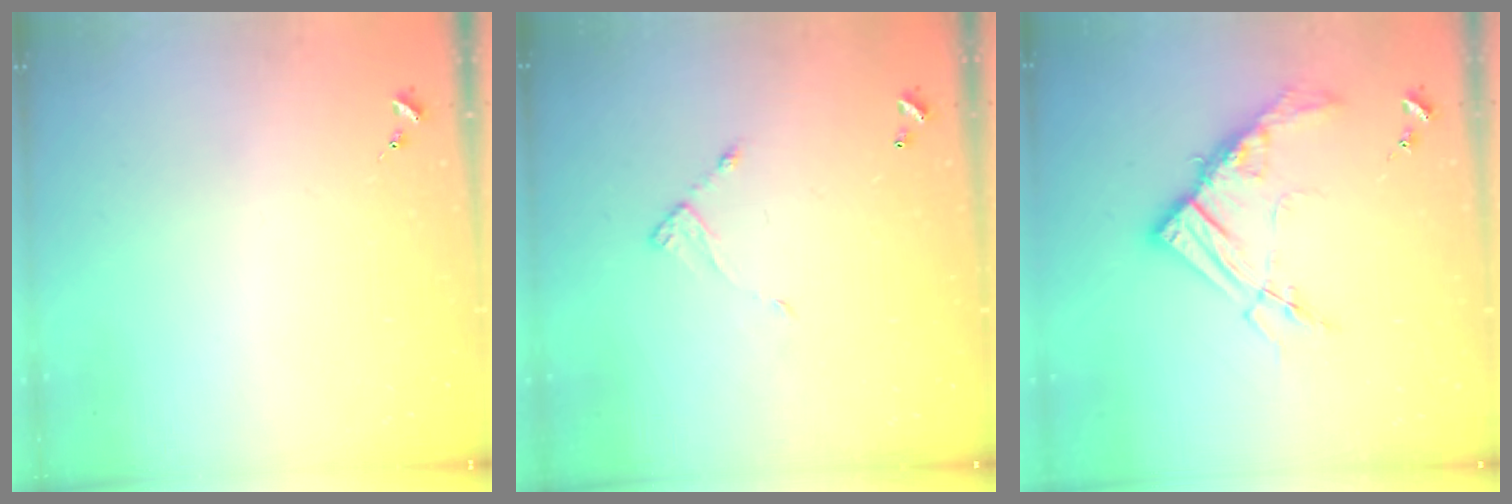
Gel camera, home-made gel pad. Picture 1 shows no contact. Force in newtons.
{"total": 4.9, "press": 4.9, "slide": 0.4}
{"total": 14.1, "press": 14.0, "slide": 1.5}